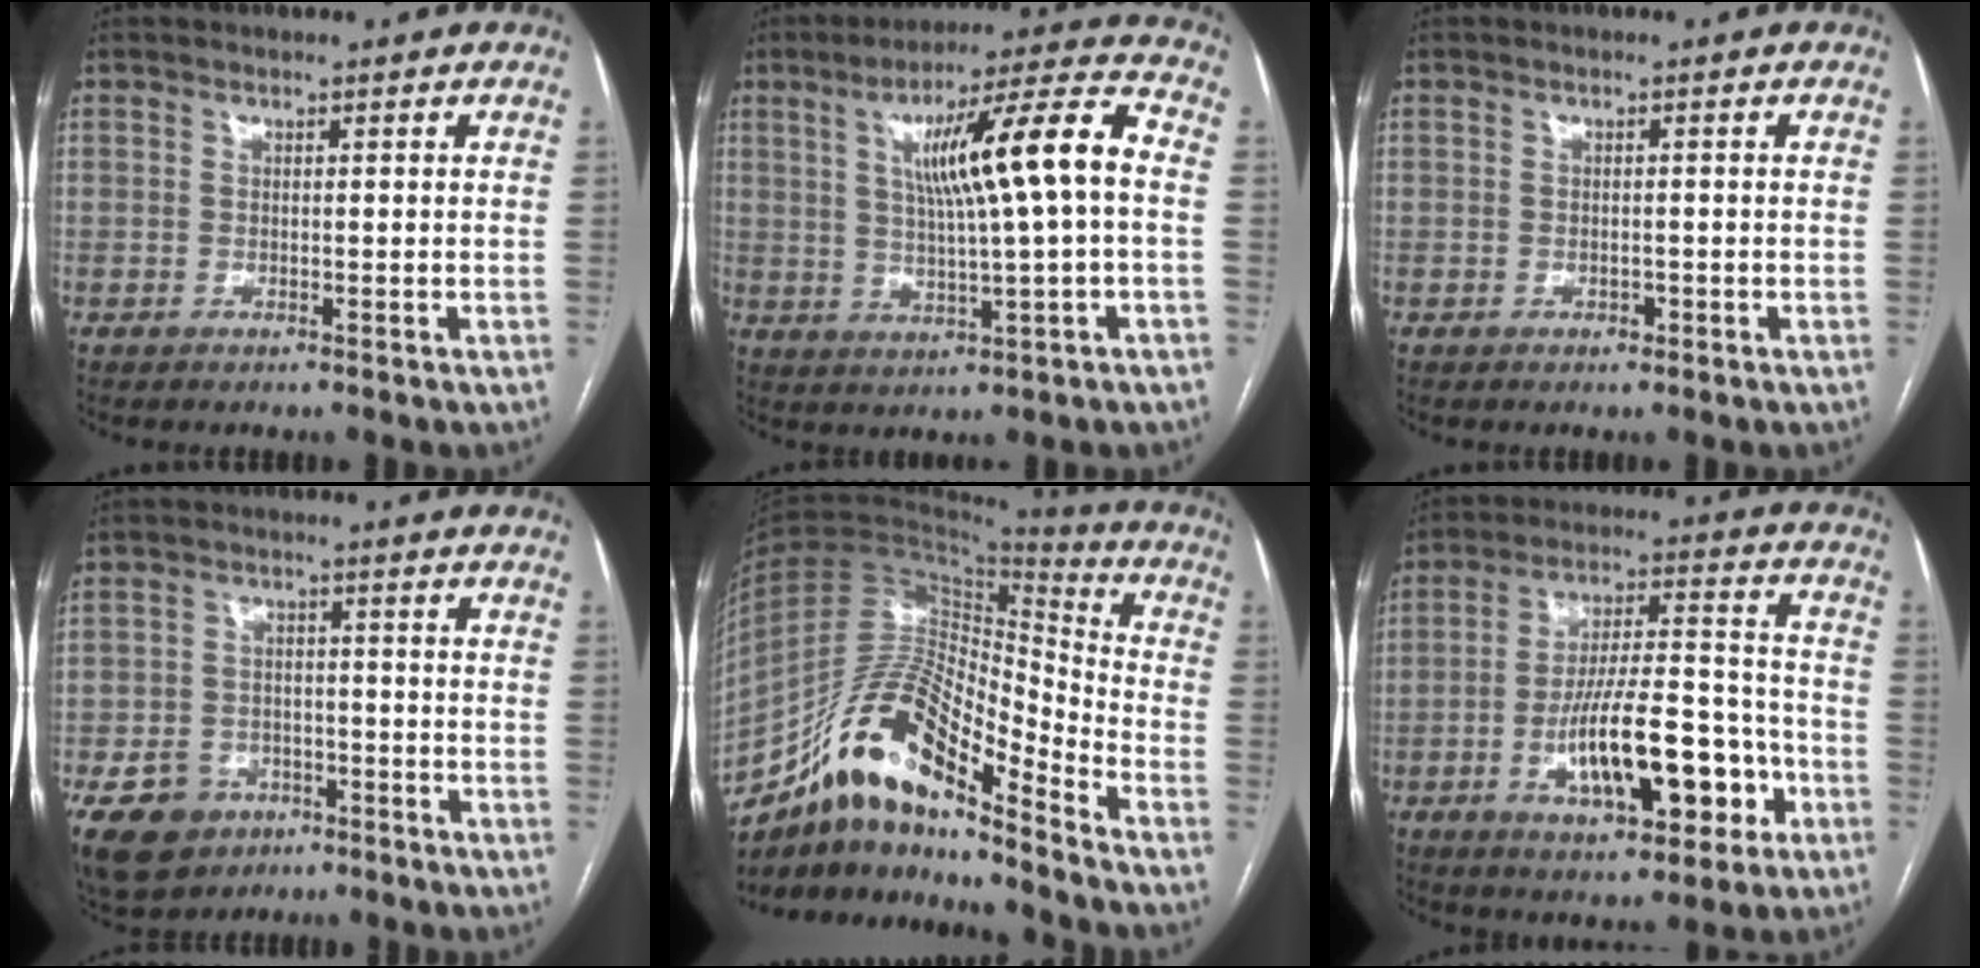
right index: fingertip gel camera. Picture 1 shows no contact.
{"total": 14.3, "force": [1.9, 0.2, 14.2], "torque": [-0.230, 0.019, 0.032]}
{"total": 1.0, "force": [-0.4, 0.7, 0.5], "torque": [-0.009, 0.001, -0.004]}
{"total": 10.6, "force": [-5.8, 8.1, 3.8], "torque": [-0.087, 0.007, -0.084]}
{"total": 17.2, "force": [-11.4, 4.2, 12.1], "torque": [-0.217, 0.029, -0.197]}
{"total": 16.2, "force": [-5.8, 5.0, 14.3], "torque": [-0.240, 0.022, -0.085]}